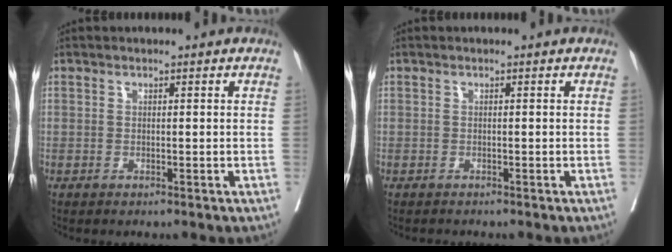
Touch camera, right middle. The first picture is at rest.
{"total": 0.7, "force": [-0.7, 0.1, 0.1], "torque": [-0.006, -0.003, -0.011]}